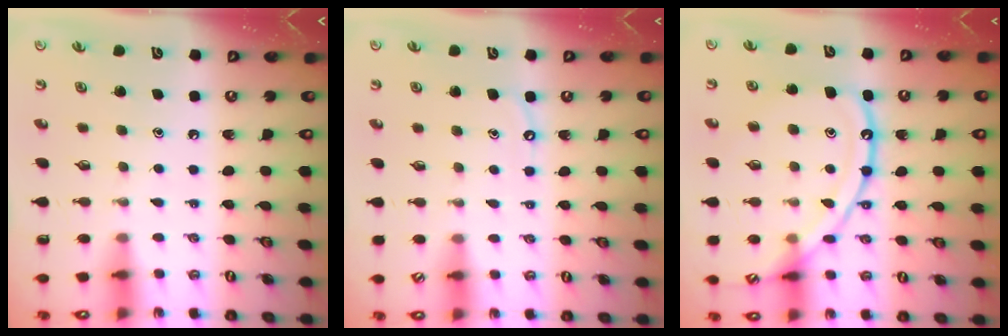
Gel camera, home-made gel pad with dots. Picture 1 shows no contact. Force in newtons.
{"total": 3.6, "press": 3.6, "slide": 0.6}
{"total": 16.4, "press": 16.3, "slide": 1.4}